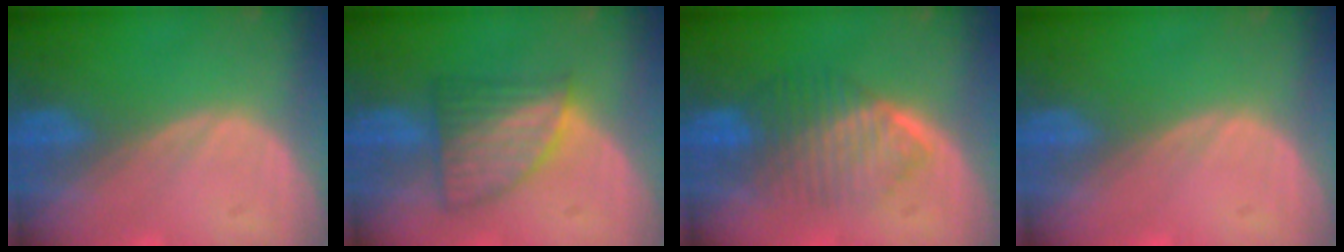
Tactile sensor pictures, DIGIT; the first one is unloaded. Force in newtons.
{"total": 6.9, "press": 6.5, "slide": 2.5}
{"total": 6.5, "press": 6.5, "slide": 0.6}
{"total": 0.5, "press": 0.1, "slide": 0.5}